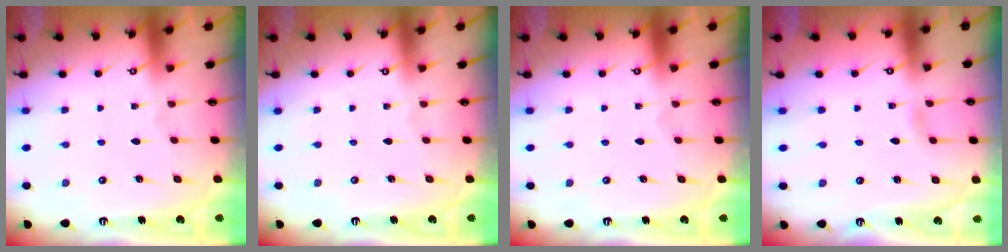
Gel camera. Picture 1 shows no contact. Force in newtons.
{"total": 0.0}
{"total": 0.0}
{"total": 1.7, "press": 1.7, "slide": 0.2}